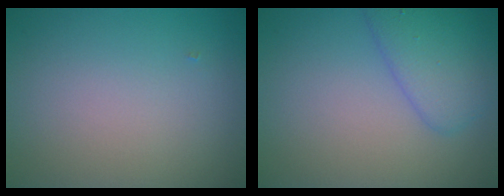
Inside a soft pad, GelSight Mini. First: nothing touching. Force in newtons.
{"total": 3.6, "press": 3.6, "slide": 0.2}